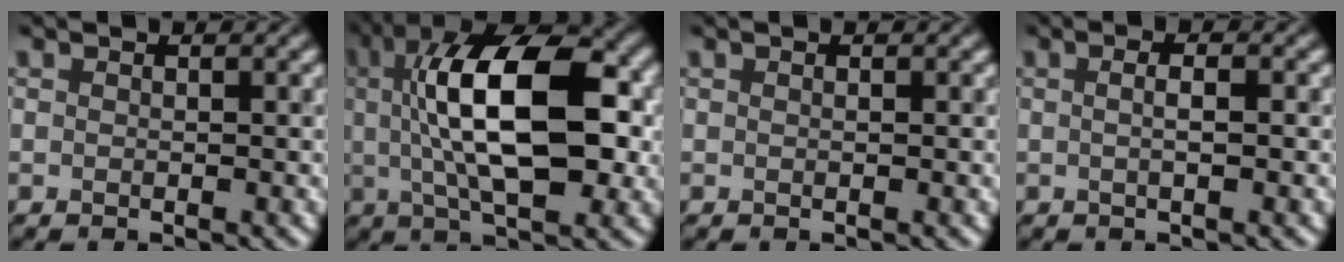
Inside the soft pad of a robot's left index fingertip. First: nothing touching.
{"total": 12.7, "force": [1.4, 5.3, 11.4], "torque": [-0.174, 0.018, 0.016]}
{"total": 0.0}
{"total": 2.5, "force": [0.5, 1.0, 2.2], "torque": [-0.009, 0.006, -0.009]}